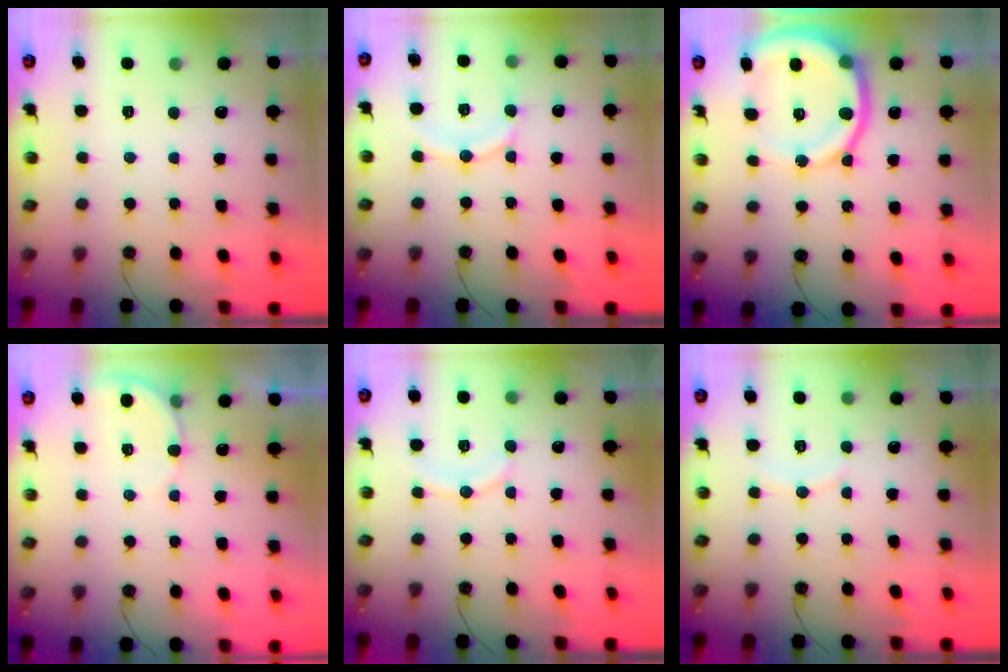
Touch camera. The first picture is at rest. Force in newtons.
{"total": 10.5, "press": 10.5, "slide": 1.0}
{"total": 16.3, "press": 16.1, "slide": 2.6}
{"total": 5.0, "press": 4.9, "slide": 0.3}
{"total": 8.4, "press": 8.3, "slide": 0.7}
{"total": 5.7, "press": 5.7, "slide": 0.3}